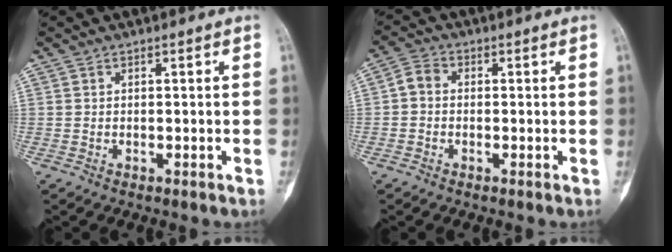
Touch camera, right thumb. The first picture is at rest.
{"total": 3.3, "force": [-0.3, 2.5, 2.0], "torque": [-0.030, 0.010, -0.018]}